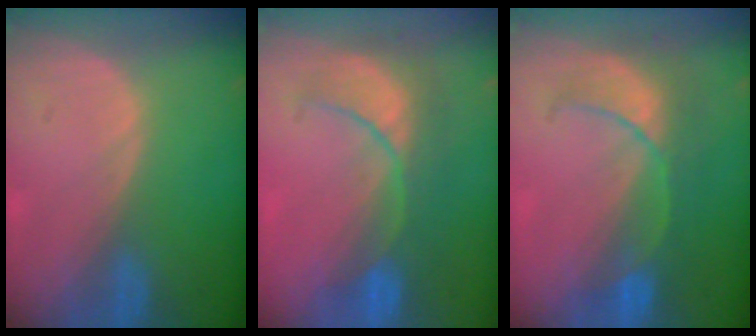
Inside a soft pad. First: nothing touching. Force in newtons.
{"total": 8.1, "press": 8.1, "slide": 0.8}
{"total": 8.0, "press": 7.5, "slide": 2.7}